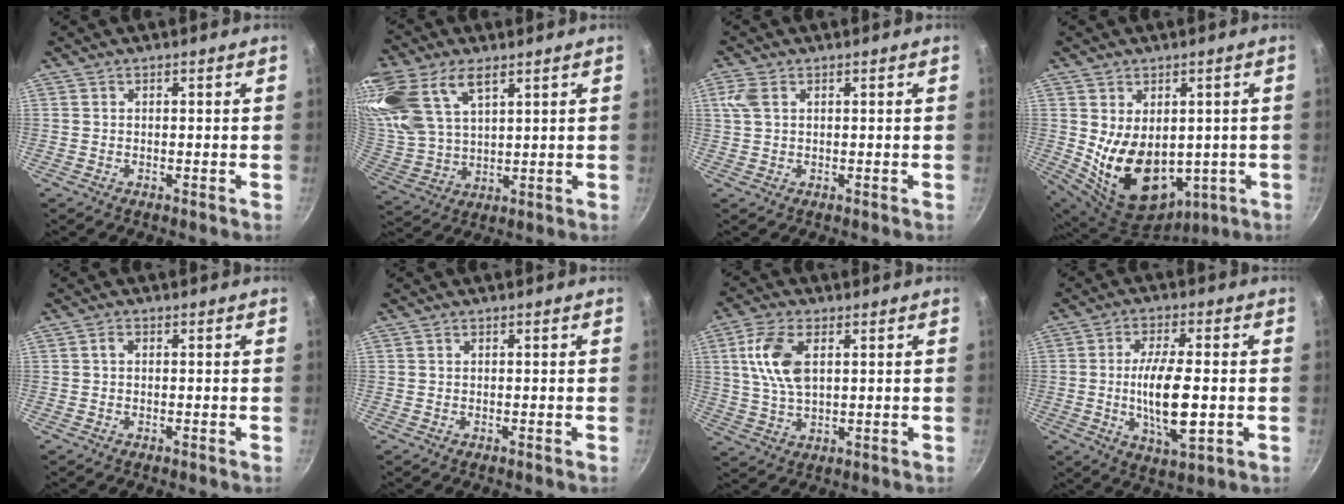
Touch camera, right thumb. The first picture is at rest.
{"total": 21.0, "force": [10.2, 11.7, 14.2], "torque": [-0.344, 0.008, 0.203]}
{"total": 3.2, "force": [1.1, 1.9, 2.3], "torque": [-0.068, 0.011, 0.026]}
{"total": 16.3, "force": [-1.3, 11.0, 11.9], "torque": [-0.175, -0.017, 0.019]}
{"total": 1.1, "force": [0.1, 0.8, 0.8], "torque": [-0.009, 0.002, -0.002]}
{"total": 0.0}
{"total": 10.1, "force": [2.6, 5.3, 8.2], "torque": [-0.173, -0.001, 0.053]}
{"total": 12.1, "force": [-1.1, 4.3, 11.2], "torque": [-0.199, -0.008, -0.016]}